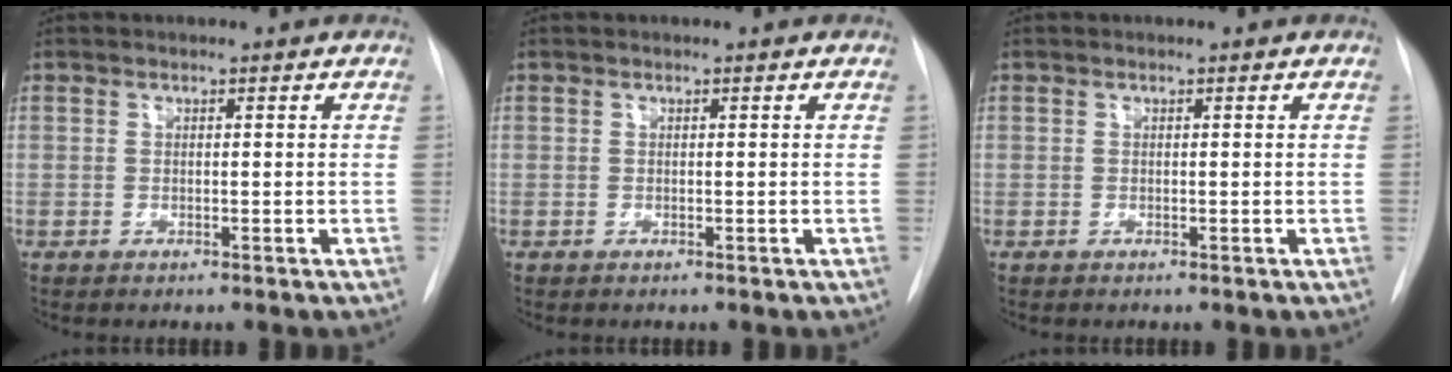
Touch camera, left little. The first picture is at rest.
{"total": 0.0}
{"total": 0.0}